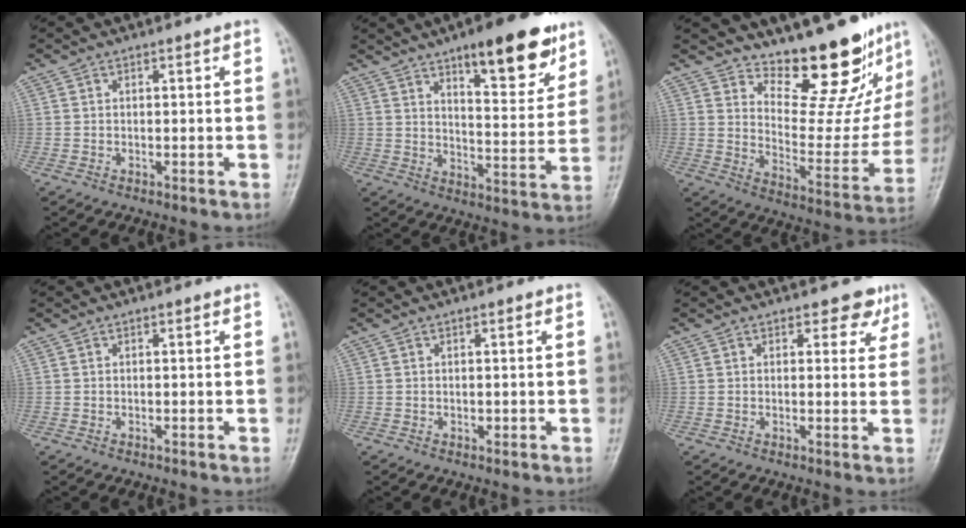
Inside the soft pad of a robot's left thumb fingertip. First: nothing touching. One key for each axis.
{"total": 16.1, "fx": 9.9, "fy": 5.2, "fz": 11.6, "tx": -0.122, "ty": -0.052, "tz": 0.144}
{"total": 18.3, "fx": 15.1, "fy": 6.0, "fz": 8.4, "tx": -0.058, "ty": -0.130, "tz": 0.212}
{"total": 0.0}
{"total": 0.5, "fx": 0.1, "fy": 0.4, "fz": 0.4, "tx": 0.000, "ty": 0.000, "tz": 0.002}
{"total": 3.4, "fx": 2.3, "fy": 2.1, "fz": 1.3, "tx": 0.013, "ty": -0.011, "tz": 0.025}